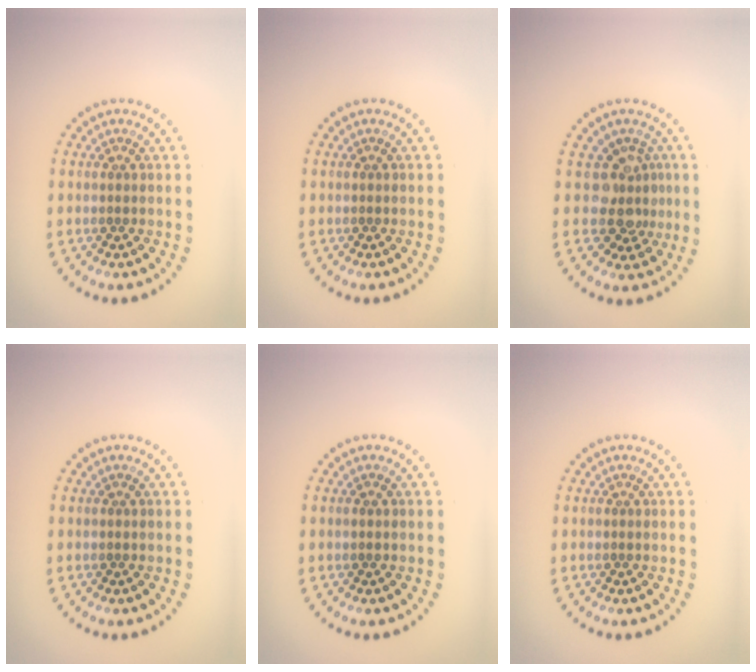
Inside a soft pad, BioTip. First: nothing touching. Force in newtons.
{"total": 0.0}
{"total": 3.3, "press": 2.5, "slide": 2.2}
{"total": 0.0}
{"total": 0.5, "press": 0.5, "slide": 0.2}
{"total": 0.0}